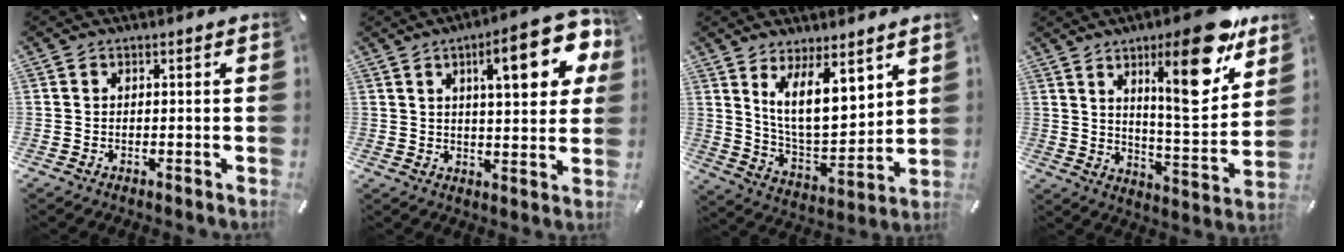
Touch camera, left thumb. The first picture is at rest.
{"total": 17.1, "force": [6.9, 5.5, 14.7], "torque": [-0.208, -0.018, 0.101]}
{"total": 13.9, "force": [8.5, 6.0, 9.3], "torque": [-0.167, -0.046, 0.153]}
{"total": 19.7, "force": [11.4, 5.3, 15.2], "torque": [-0.215, -0.075, 0.171]}